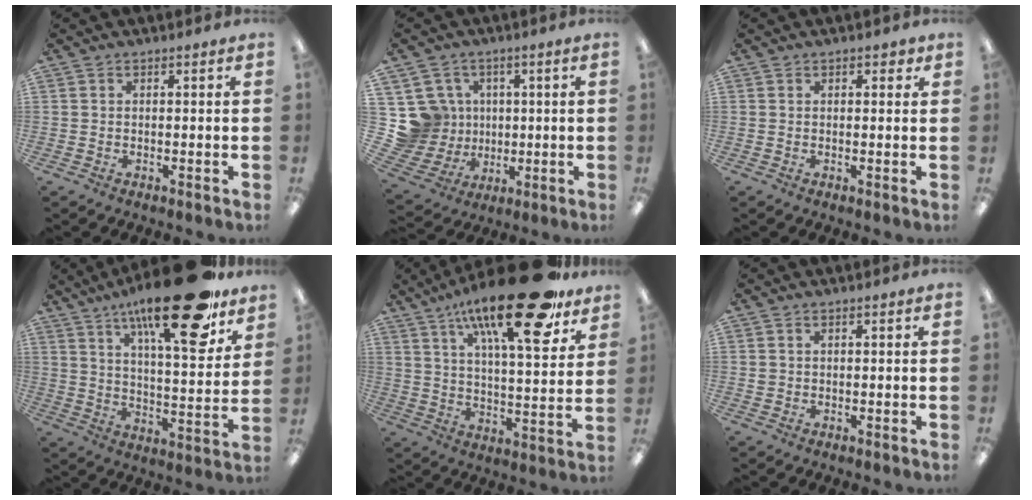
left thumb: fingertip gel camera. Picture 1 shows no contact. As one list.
[{"total": 12.9, "force": [2.1, 12.3, 3.3], "torque": [-0.113, -0.015, 0.052]}, {"total": 1.5, "force": [0.9, 0.9, 0.8], "torque": [-0.009, 0.000, 0.013]}, {"total": 24.8, "force": [16.3, 6.8, 17.3], "torque": [-0.263, -0.096, 0.258]}, {"total": 24.4, "force": [15.7, 6.9, 17.3], "torque": [-0.269, -0.088, 0.249]}, {"total": 0.8, "force": [0.2, 0.7, 0.2], "torque": [-0.006, 0.003, 0.003]}]